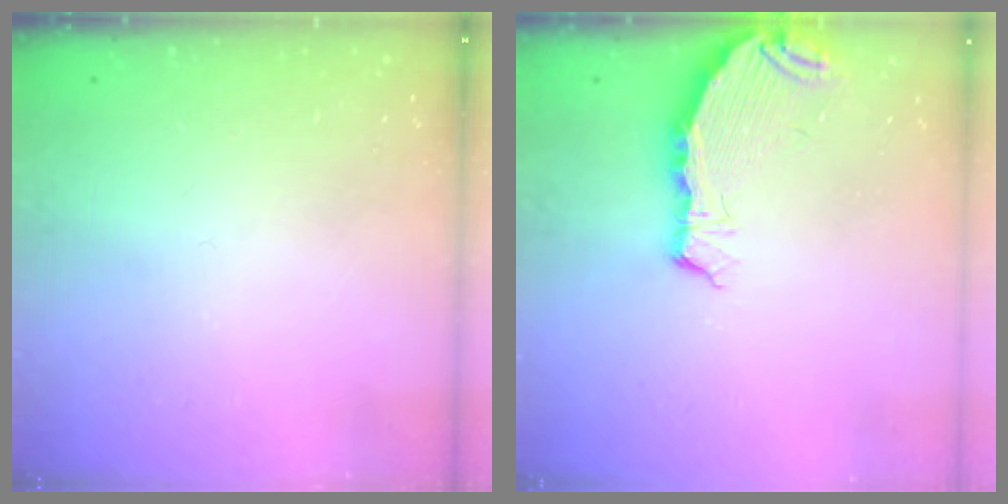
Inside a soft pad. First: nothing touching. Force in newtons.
{"total": 6.8, "press": 6.0, "slide": 3.3}